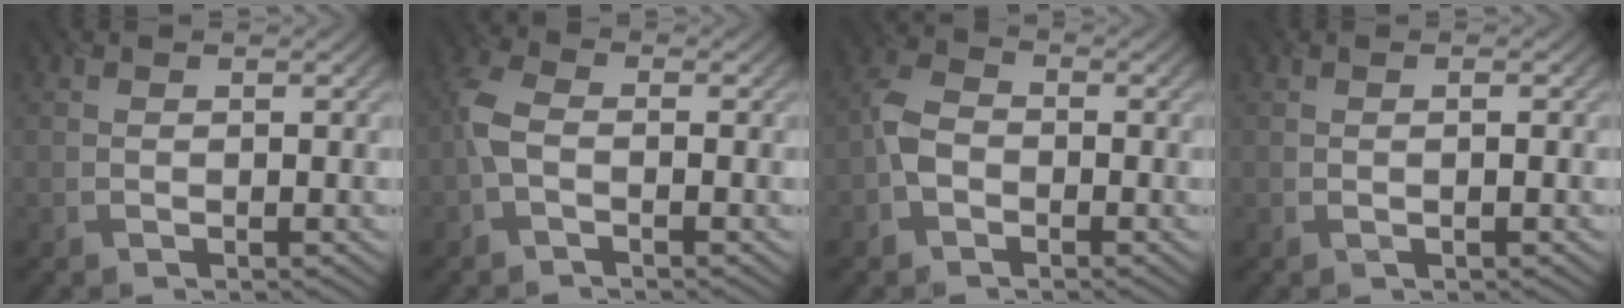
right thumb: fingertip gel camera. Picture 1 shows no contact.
{"total": 3.7, "force": [-1.0, 2.0, 2.9], "torque": [-0.081, 0.006, -0.030]}
{"total": 3.9, "force": [-1.6, 2.8, 2.2], "torque": [-0.054, 0.004, -0.044]}
{"total": 0.7, "force": [0.0, 0.1, 0.7], "torque": [-0.013, 0.000, 0.000]}